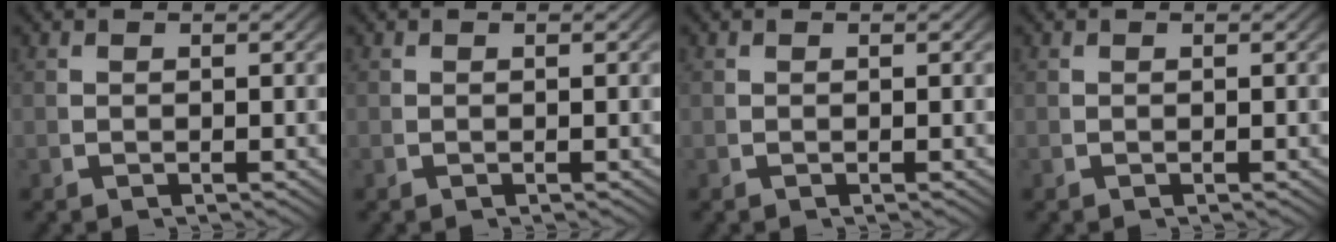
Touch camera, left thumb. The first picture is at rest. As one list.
[{"total": 0.0}, {"total": 0.0}, {"total": 0.0}]